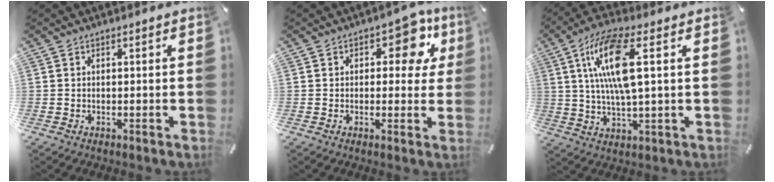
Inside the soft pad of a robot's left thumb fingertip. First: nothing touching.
{"total": 9.4, "force": [3.3, 5.3, 7.0], "torque": [-0.077, -0.009, 0.050]}
{"total": 13.5, "force": [3.3, 3.9, 12.4], "torque": [-0.251, 0.001, 0.055]}